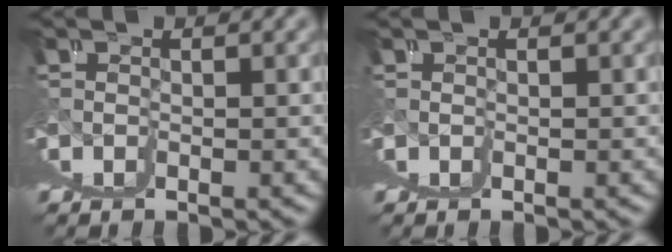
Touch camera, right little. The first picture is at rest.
{"total": 0.0}